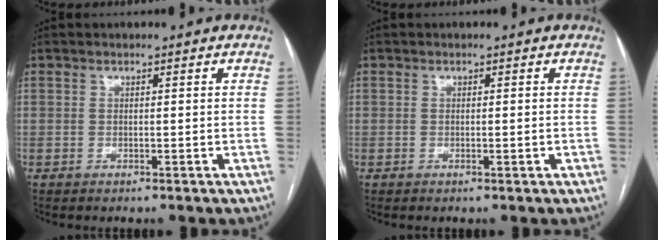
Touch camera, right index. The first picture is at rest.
{"total": 0.7, "force": [-0.2, 0.1, 0.7], "torque": [-0.014, 0.000, 0.003]}